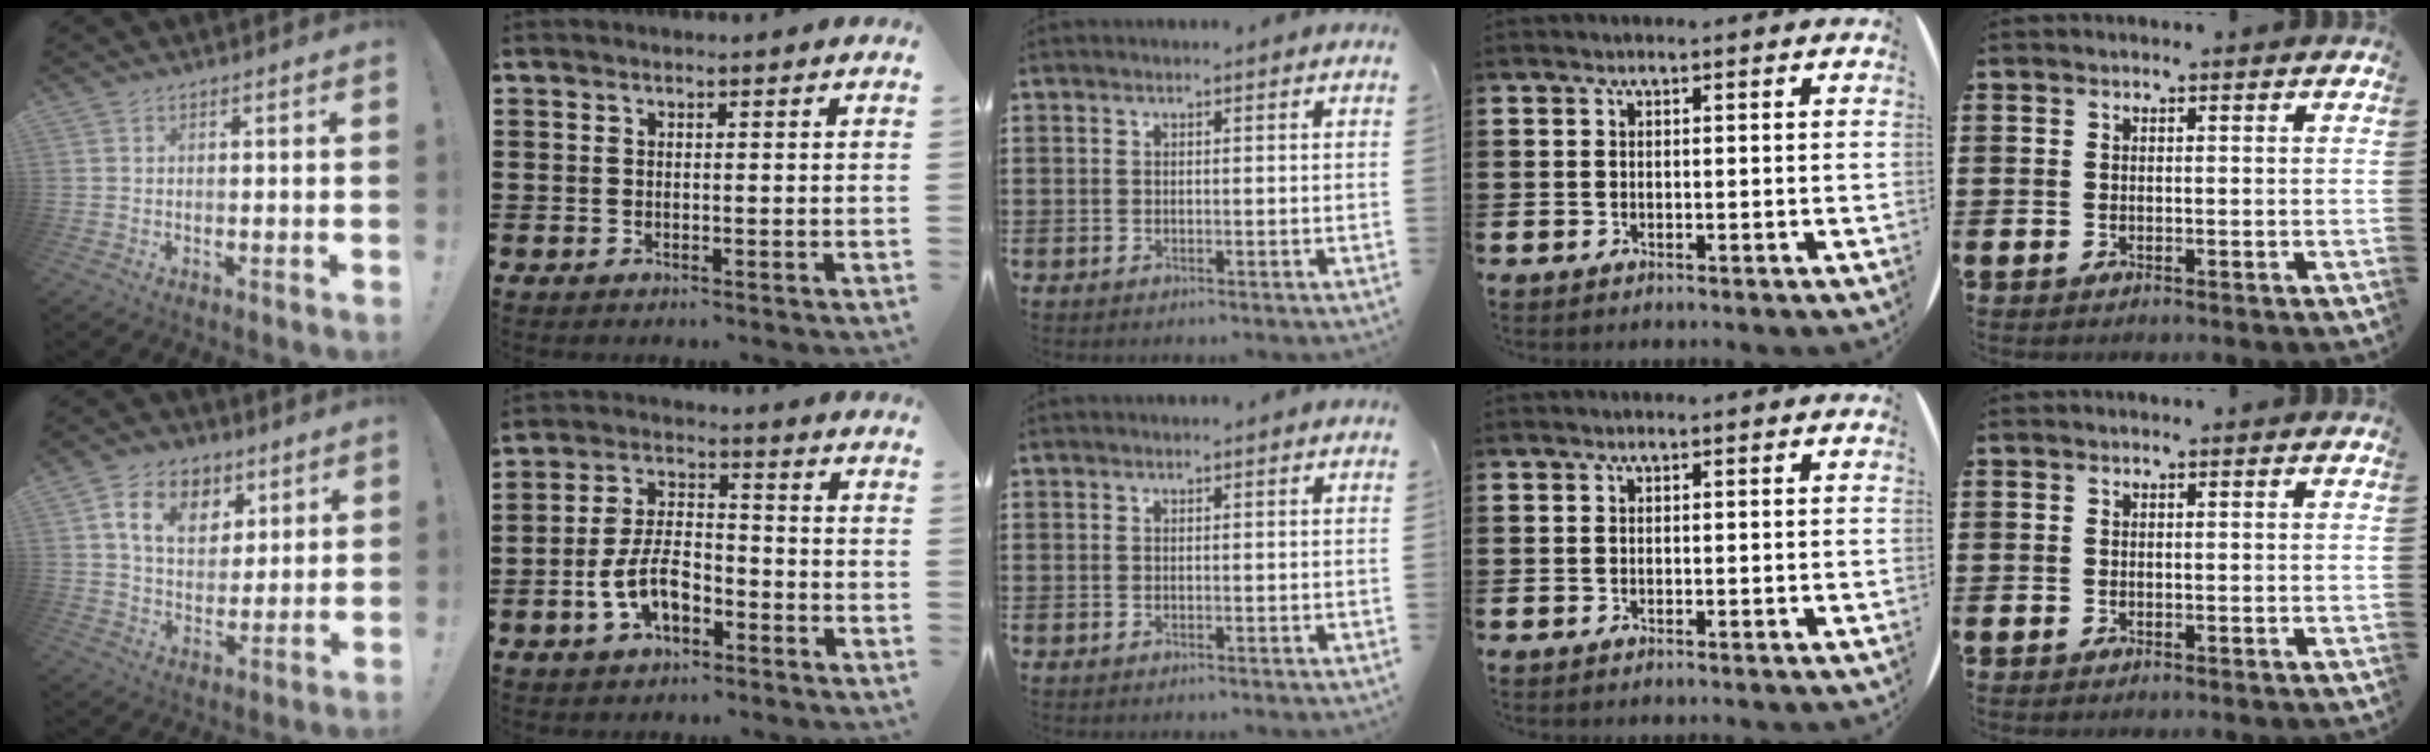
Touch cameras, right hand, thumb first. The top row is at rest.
{"thumb": {"total": 13.2, "force": [6.0, 9.6, 6.8], "torque": [-0.109, -0.015, 0.116]}, "index": {"total": 7.9, "force": [-3.4, 4.0, 5.9], "torque": [-0.133, 0.004, -0.068]}}